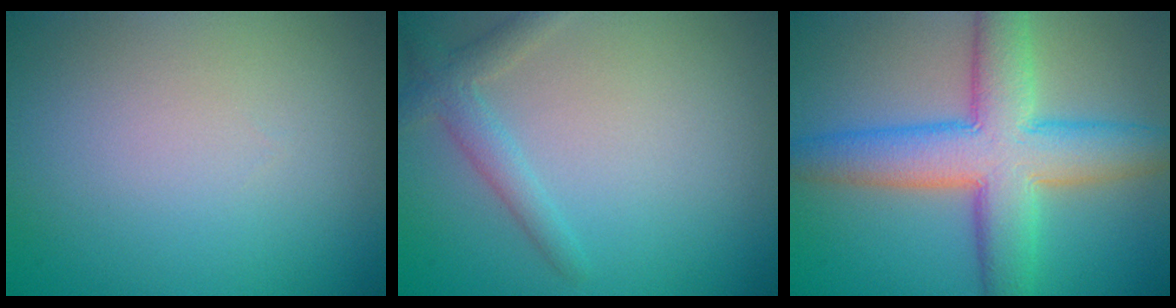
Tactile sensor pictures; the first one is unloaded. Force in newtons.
{"total": 2.4, "press": 2.3, "slide": 0.1}
{"total": 9.3, "press": 9.3, "slide": 0.1}